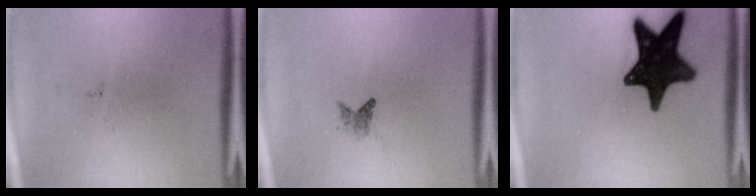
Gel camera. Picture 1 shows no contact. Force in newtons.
{"total": 1.2}
{"total": 17.5}